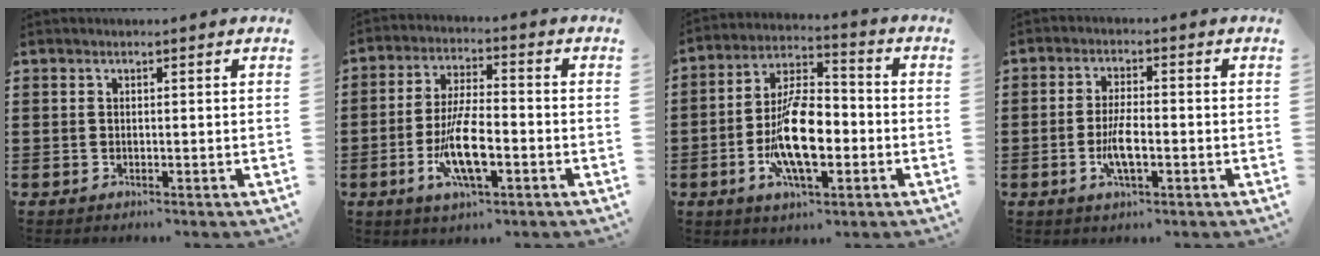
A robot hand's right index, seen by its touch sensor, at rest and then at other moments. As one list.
[{"total": 9.9, "force": [-3.0, 3.2, 8.9], "torque": [-0.182, -0.013, -0.055]}, {"total": 12.6, "force": [-3.3, 5.5, 10.8], "torque": [-0.214, -0.004, -0.061]}, {"total": 5.2, "force": [-1.5, 1.5, 4.7], "torque": [-0.100, -0.004, -0.031]}]